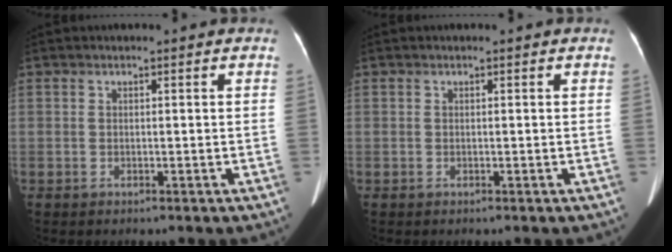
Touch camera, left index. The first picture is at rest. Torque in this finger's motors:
{"motor_torque": [0.02, 0.08, 0.00, 0.00]}